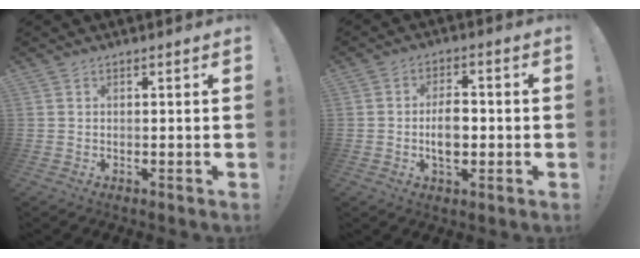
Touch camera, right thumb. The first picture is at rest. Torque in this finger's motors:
{"motor_torque": [0.26, 0.14, 0.69, -0.24, 0.00]}